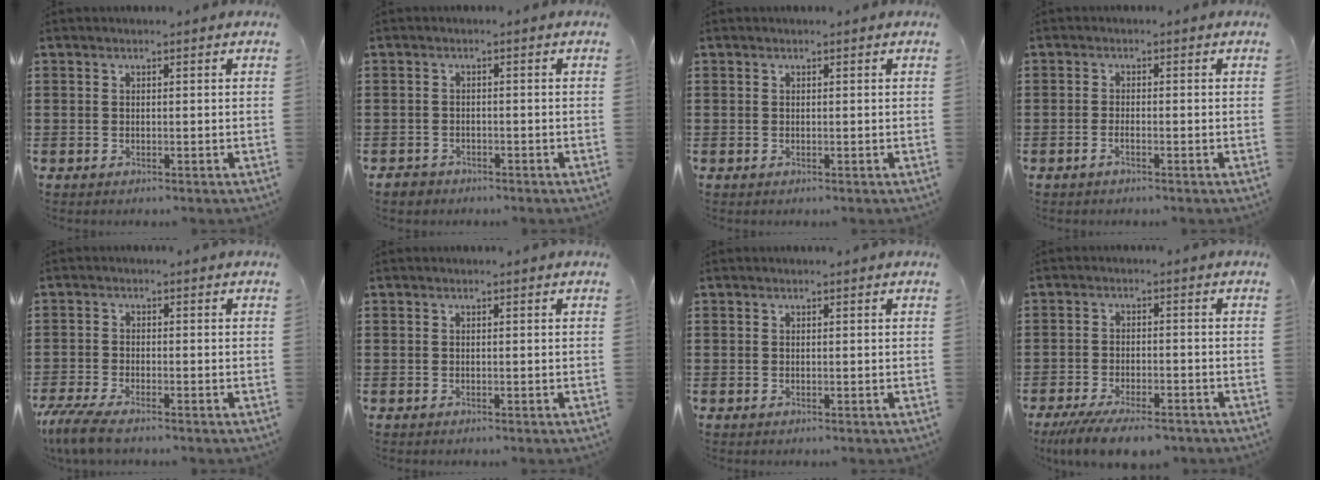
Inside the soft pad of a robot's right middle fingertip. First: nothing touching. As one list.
[{"total": 1.2, "force": [-1.1, 0.5, 0.0], "torque": [-0.005, 0.002, -0.025]}, {"total": 0.0}, {"total": 1.2, "force": [-0.8, 0.2, 0.9], "torque": [-0.018, -0.003, -0.013]}, {"total": 4.0, "force": [-3.3, 0.3, 2.1], "torque": [-0.063, -0.017, -0.071]}, {"total": 0.0}, {"total": 0.0}, {"total": 5.8, "force": [-4.9, 1.0, 2.9], "torque": [-0.064, -0.009, -0.095]}]